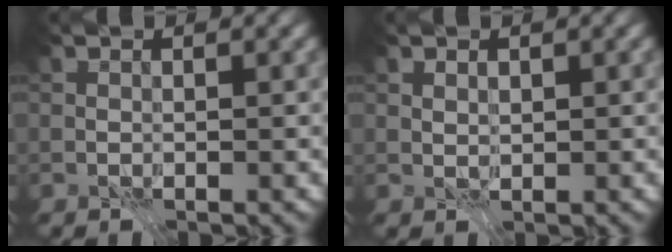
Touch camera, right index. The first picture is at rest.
{"total": 0.7, "force": [0.4, 0.4, 0.4], "torque": [-0.007, -0.002, 0.008]}